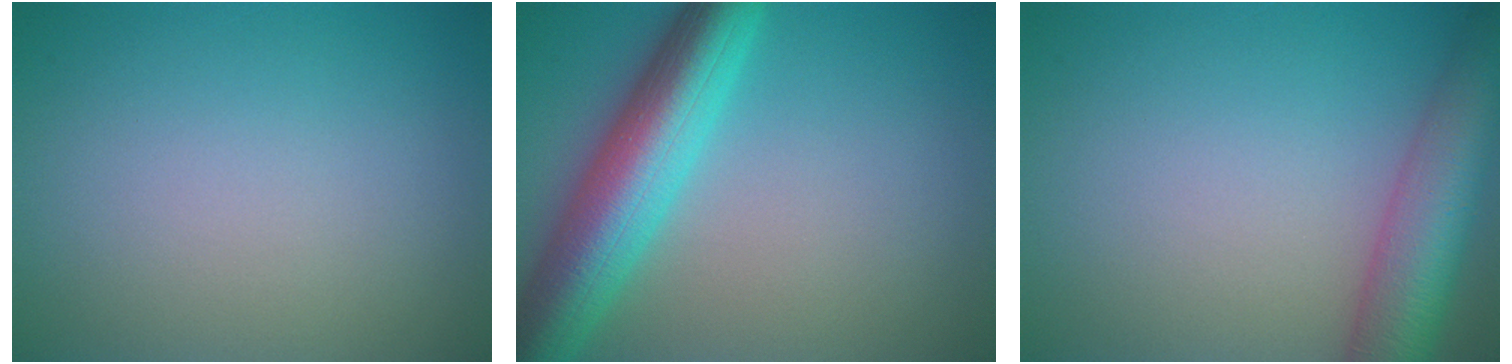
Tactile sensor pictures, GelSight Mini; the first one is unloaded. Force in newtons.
{"total": 8.7, "press": 8.7, "slide": 0.4}
{"total": 7.3, "press": 7.3, "slide": 0.4}